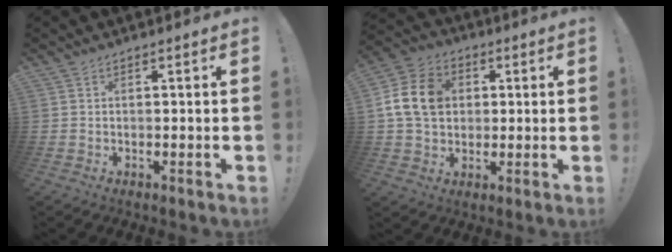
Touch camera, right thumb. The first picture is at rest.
{"total": 14.3, "force": [2.5, 11.3, 8.4], "torque": [-0.146, 0.003, 0.050]}